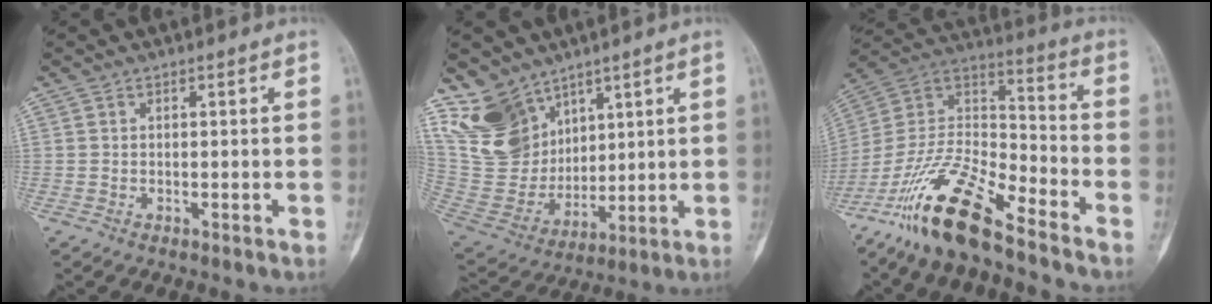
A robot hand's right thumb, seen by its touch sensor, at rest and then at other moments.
{"total": 15.9, "force": [10.9, 10.0, 5.6], "torque": [-0.082, -0.050, 0.239]}
{"total": 19.1, "force": [-13.8, 5.0, 12.2], "torque": [-0.233, 0.074, -0.260]}